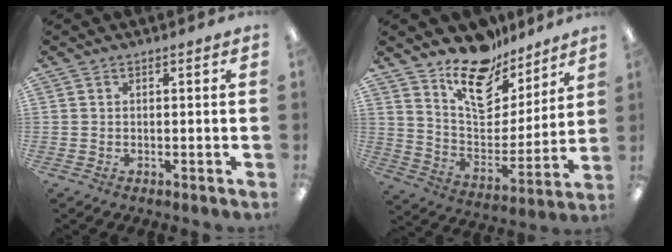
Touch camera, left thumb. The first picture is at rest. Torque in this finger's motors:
{"motor_torque": [0.24, 0.26, 1.07, -1.70, 0.06]}